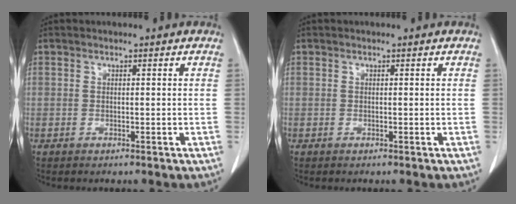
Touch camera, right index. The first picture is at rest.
{"total": 0.0}